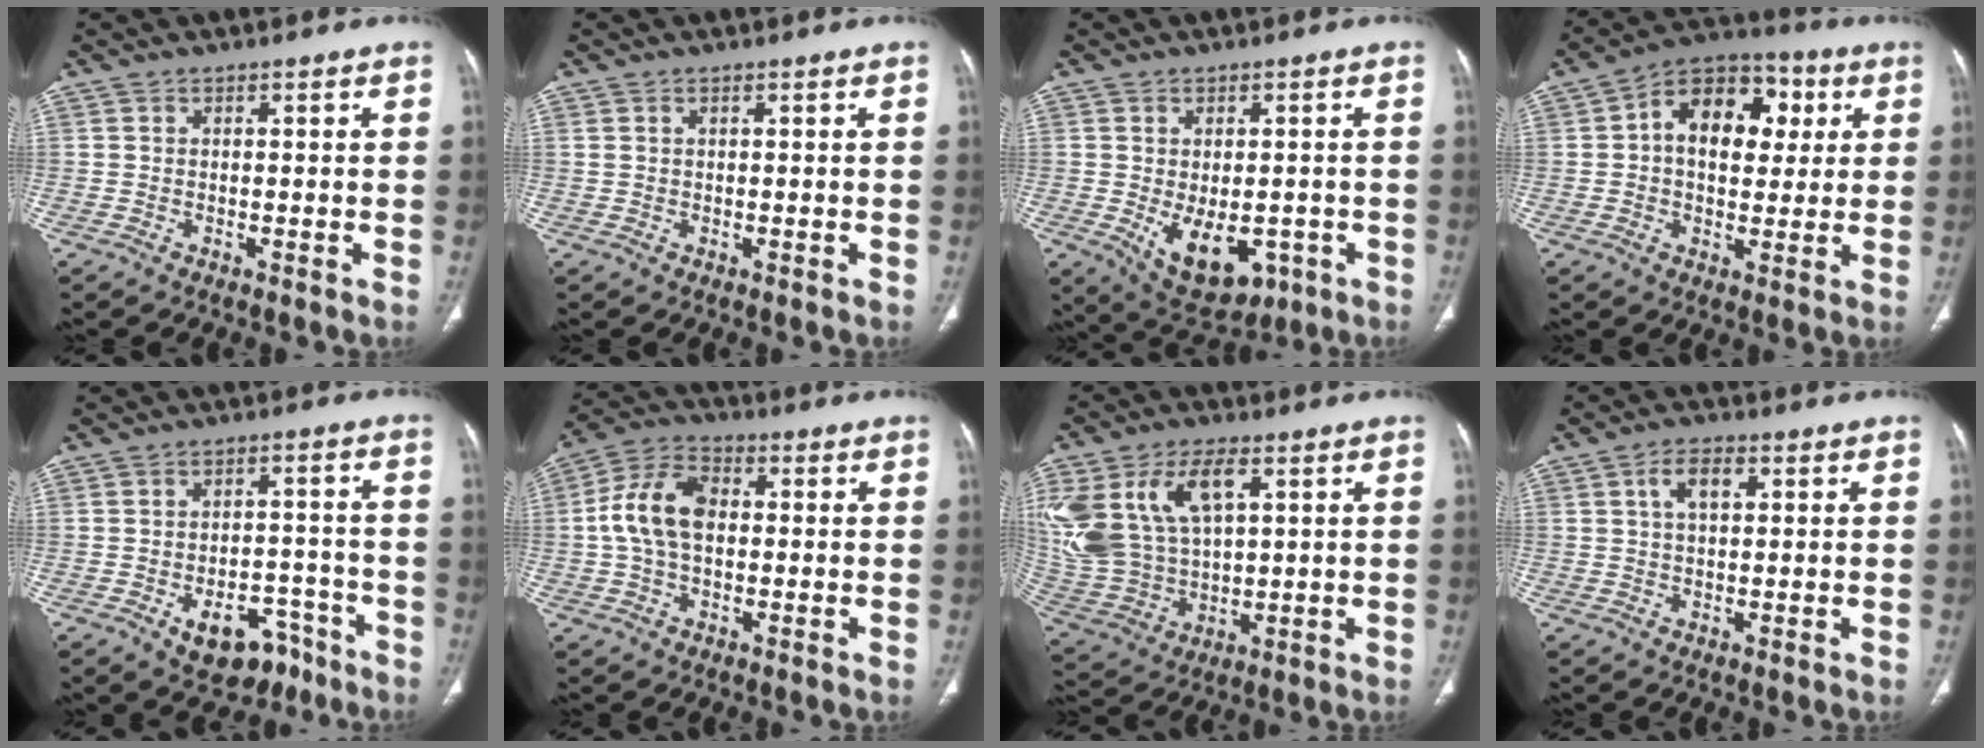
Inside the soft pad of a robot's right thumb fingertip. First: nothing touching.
{"total": 0.7, "force": [0.3, 0.4, 0.5], "torque": [-0.011, 0.008, 0.009]}
{"total": 11.2, "force": [-3.2, 6.7, 8.4], "torque": [-0.108, -0.003, -0.026]}
{"total": 14.7, "force": [3.1, 9.9, 10.5], "torque": [-0.120, 0.018, 0.039]}
{"total": 9.8, "force": [-5.6, 6.2, 5.0], "torque": [-0.045, 0.044, -0.071]}
{"total": 11.0, "force": [0.4, 7.0, 8.4], "torque": [-0.165, 0.027, 0.003]}
{"total": 19.9, "force": [6.7, 11.7, 14.6], "torque": [-0.315, -0.008, 0.140]}
{"total": 4.9, "force": [1.5, 2.6, 3.8], "torque": [-0.068, 0.009, 0.025]}